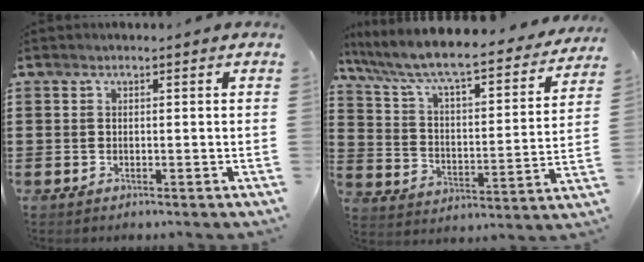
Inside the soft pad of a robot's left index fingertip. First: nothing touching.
{"total": 7.1, "force": [6.1, 0.6, 3.6], "torque": [-0.098, -0.049, 0.094]}